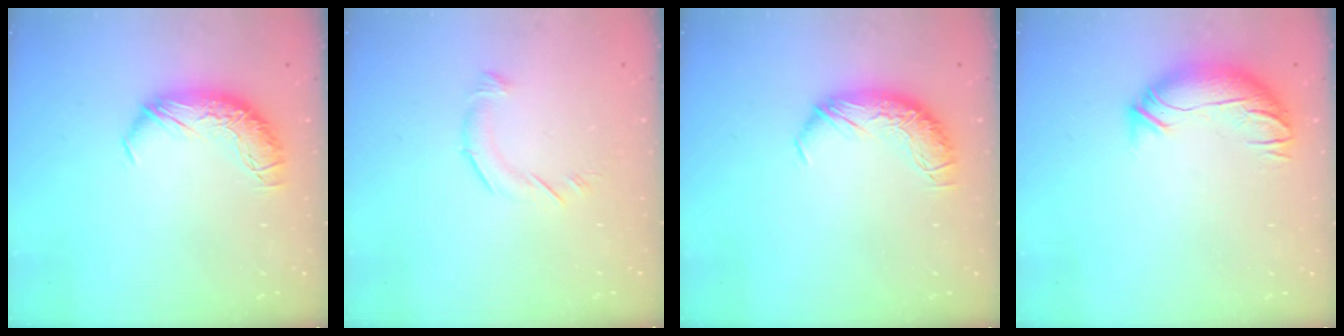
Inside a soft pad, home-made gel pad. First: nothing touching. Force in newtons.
{"total": 4.9, "press": 4.9, "slide": 0.5}
{"total": 0.0}
{"total": 3.4, "press": 2.1, "slide": 2.6}